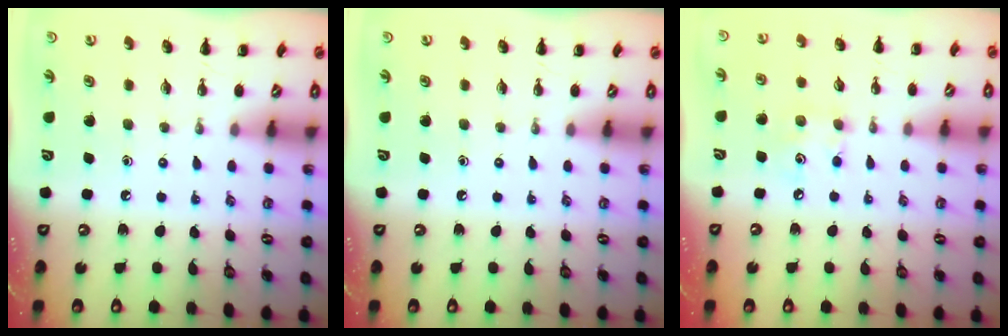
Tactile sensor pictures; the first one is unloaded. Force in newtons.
{"total": 0.0}
{"total": 4.8, "press": 4.7, "slide": 0.7}